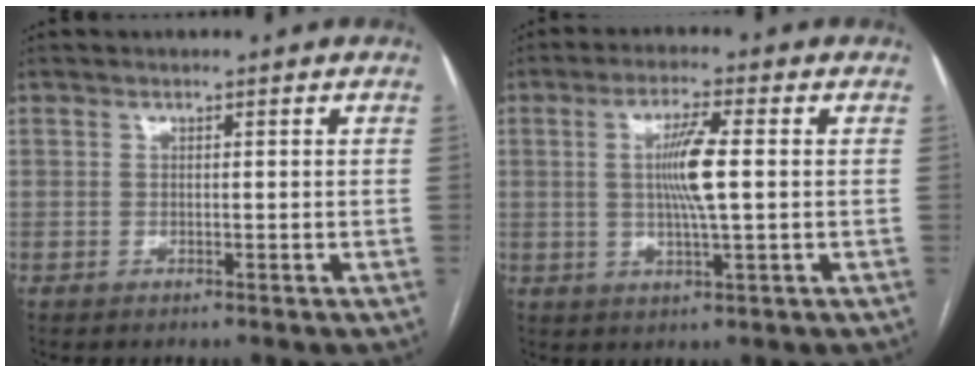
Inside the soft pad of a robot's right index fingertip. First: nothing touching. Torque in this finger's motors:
{"motor_torque": [0.47, 0.20, 0.38, 0.13]}